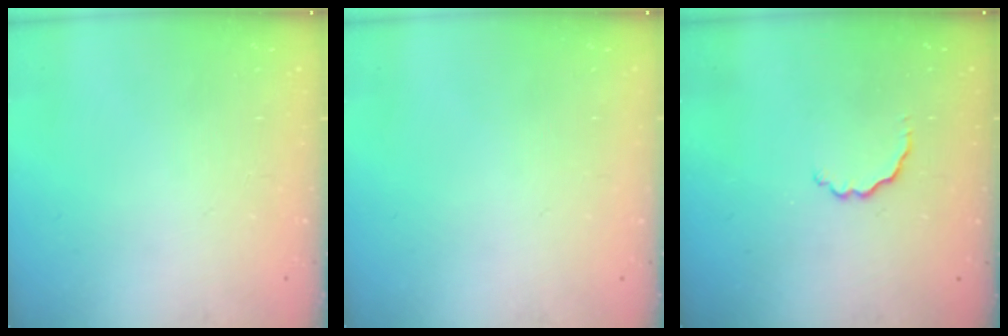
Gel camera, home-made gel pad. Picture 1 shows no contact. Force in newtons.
{"total": 0.0}
{"total": 2.7, "press": 2.6, "slide": 0.8}